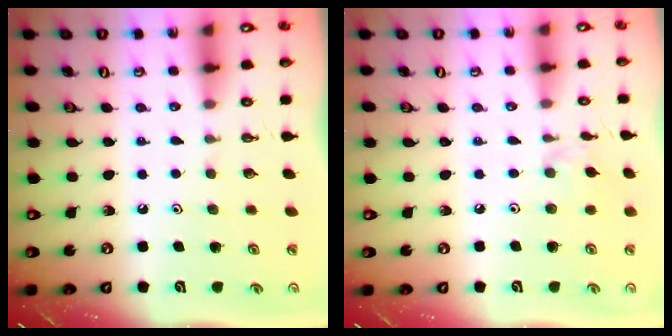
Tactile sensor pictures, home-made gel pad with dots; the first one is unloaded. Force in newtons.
{"total": 2.6, "press": 2.6, "slide": 0.4}